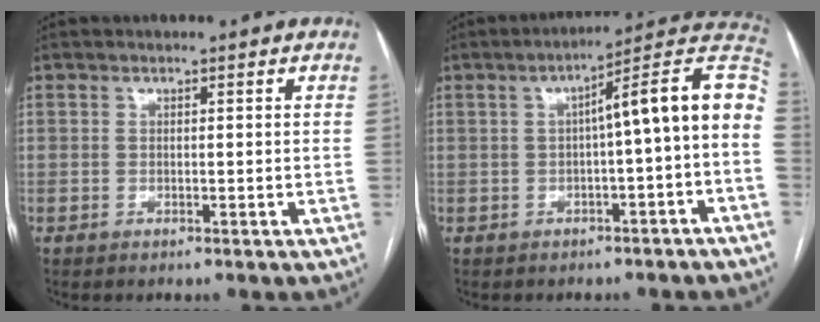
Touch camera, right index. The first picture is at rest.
{"total": 12.5, "force": [-0.4, 0.8, 12.5], "torque": [-0.168, 0.044, -0.011]}